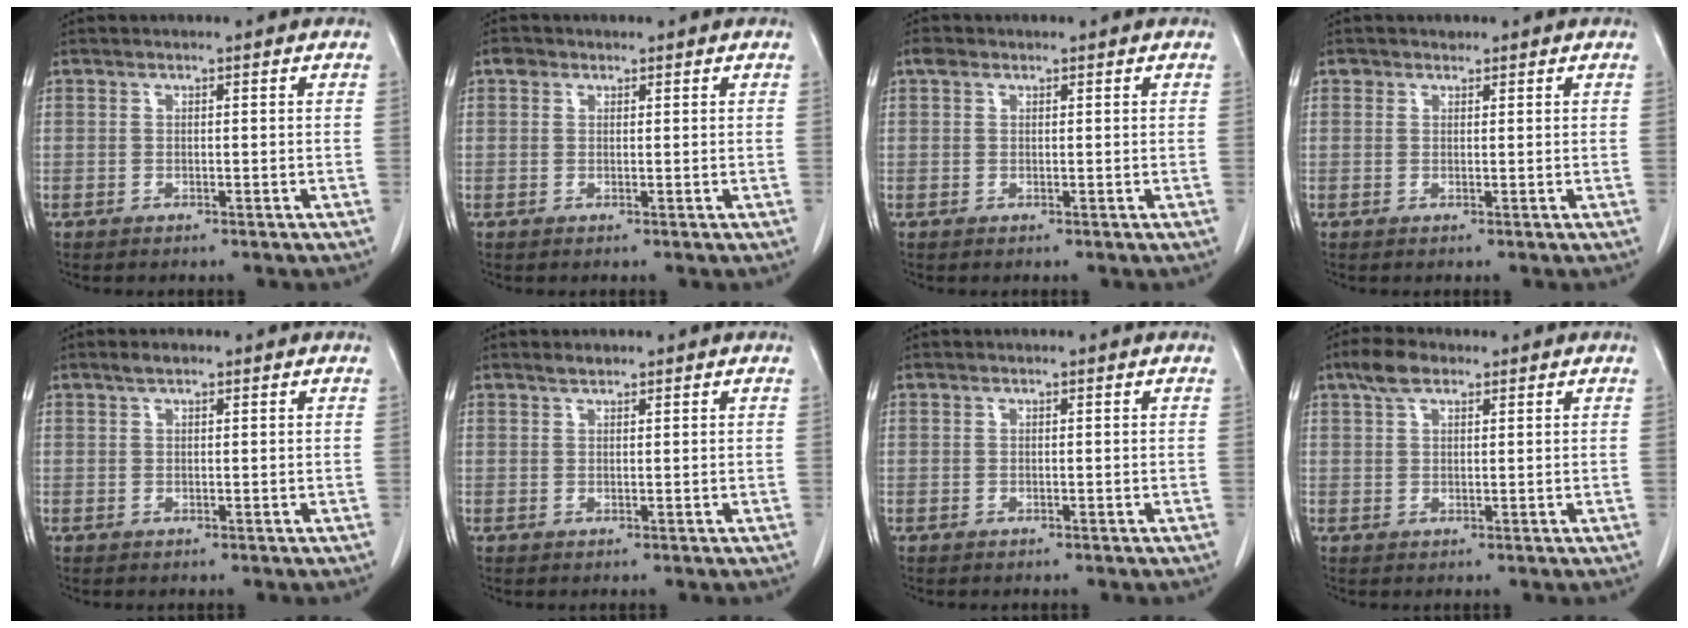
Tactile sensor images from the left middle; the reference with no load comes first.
{"total": 1.4, "force": [0.9, 1.0, 0.3], "torque": [-0.006, 0.009, 0.013]}
{"total": 1.1, "force": [0.8, 0.7, 0.5], "torque": [-0.013, 0.012, 0.014]}
{"total": 0.9, "force": [0.7, 0.6, 0.0], "torque": [0.004, -0.002, 0.008]}
{"total": 1.5, "force": [1.1, 0.4, 0.9], "torque": [-0.021, 0.006, 0.021]}
{"total": 1.1, "force": [1.0, 0.2, 0.3], "torque": [-0.010, 0.001, 0.020]}
{"total": 0.0}
{"total": 3.9, "force": [2.6, 1.7, 2.4], "torque": [-0.052, 0.012, 0.050]}